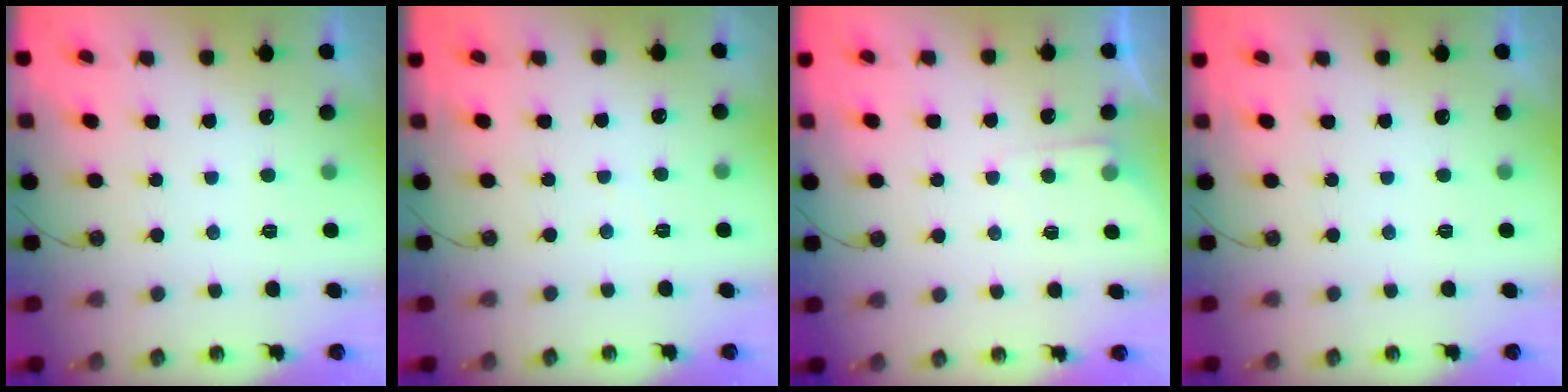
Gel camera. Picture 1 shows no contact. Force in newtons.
{"total": 1.9, "press": 1.9, "slide": 0.4}
{"total": 4.1, "press": 4.0, "slide": 0.6}
{"total": 0.0}